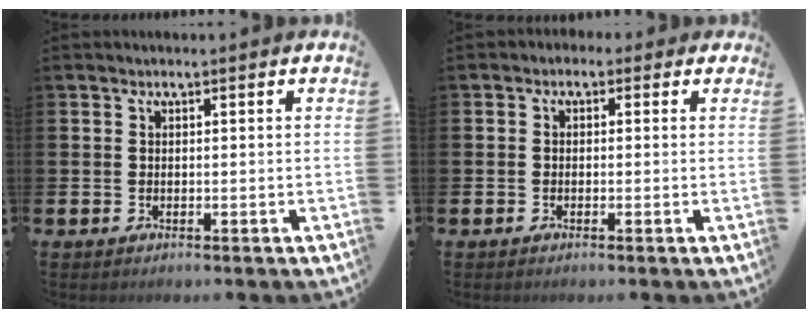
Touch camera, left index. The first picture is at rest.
{"total": 1.0, "force": [-0.6, 0.8, 0.3], "torque": [-0.008, 0.007, -0.014]}